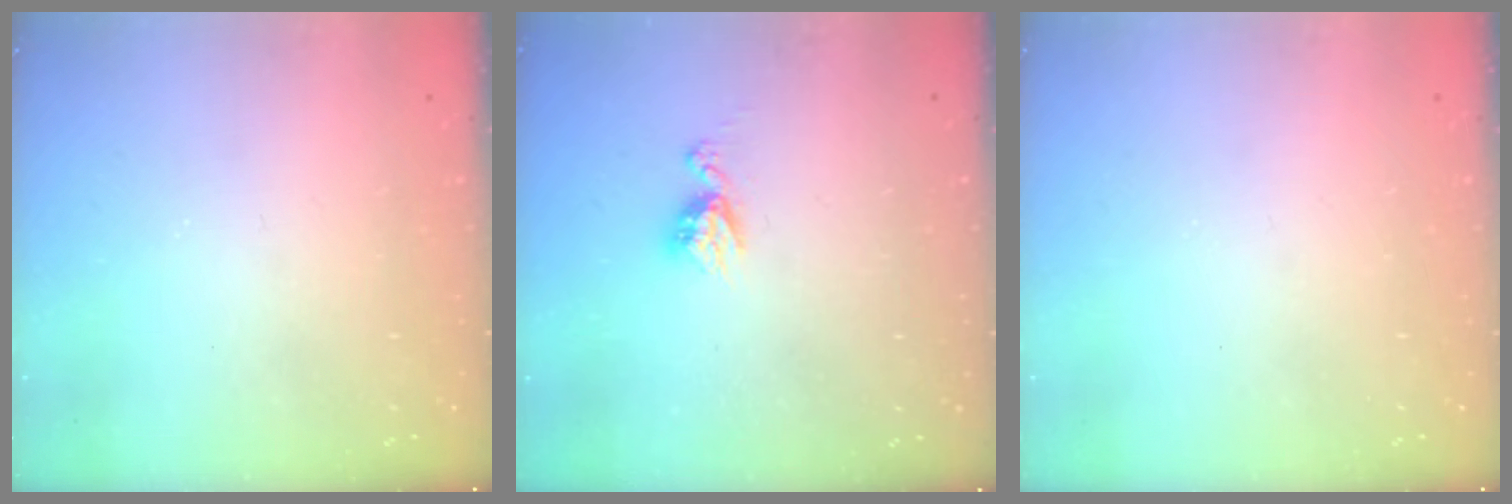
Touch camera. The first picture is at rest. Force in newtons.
{"total": 5.0, "press": 4.9, "slide": 0.6}
{"total": 0.0}